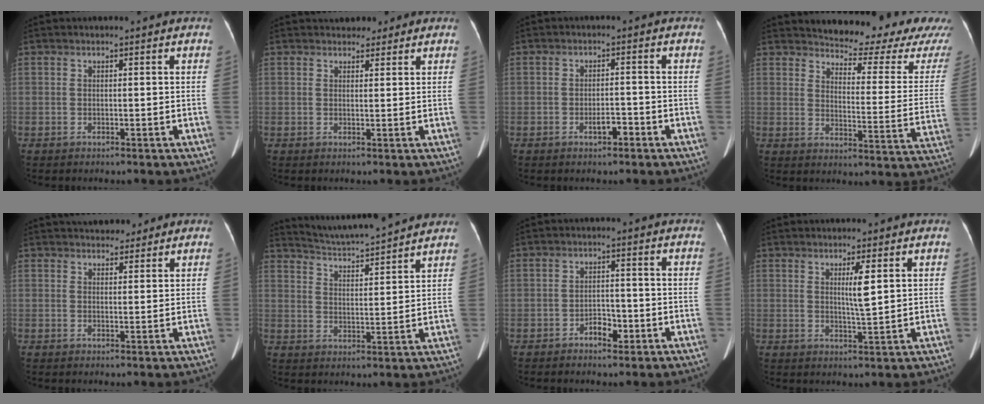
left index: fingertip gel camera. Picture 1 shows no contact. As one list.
[{"total": 4.0, "force": [3.3, 2.1, 1.1], "torque": [0.000, 0.009, 0.040]}, {"total": 2.6, "force": [-1.6, 0.9, 1.8], "torque": [-0.029, 0.004, -0.026]}, {"total": 17.3, "force": [16.2, 2.2, 5.5], "torque": [-0.061, -0.081, 0.172]}, {"total": 6.2, "force": [5.4, 2.3, 2.0], "torque": [-0.014, 0.013, 0.071]}, {"total": 12.7, "force": [12.1, 0.3, 4.0], "torque": [-0.075, 0.019, 0.178]}, {"total": 3.3, "force": [-1.9, 1.7, 2.1], "torque": [-0.031, 0.008, -0.031]}, {"total": 3.6, "force": [1.3, -0.2, 3.4], "torque": [-0.061, -0.007, 0.022]}]